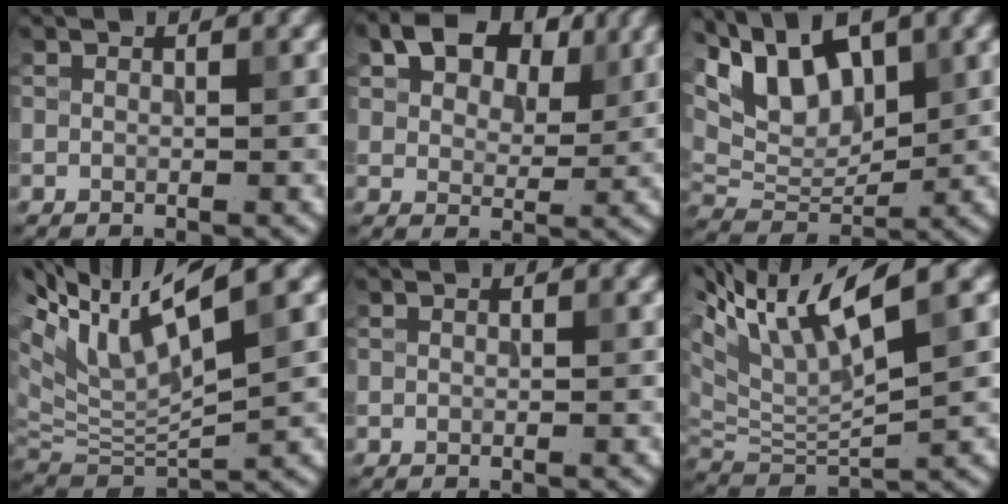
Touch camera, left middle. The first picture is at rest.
{"total": 8.0, "force": [4.3, 4.7, 4.8], "torque": [-0.080, 0.013, 0.057]}
{"total": 8.3, "force": [4.5, 4.1, 5.6], "torque": [-0.101, 0.003, 0.080]}
{"total": 10.5, "force": [4.9, 3.2, 8.8], "torque": [-0.187, 0.013, 0.091]}
{"total": 0.0}
{"total": 9.3, "force": [4.4, 2.6, 7.8], "torque": [-0.156, 0.016, 0.080]}